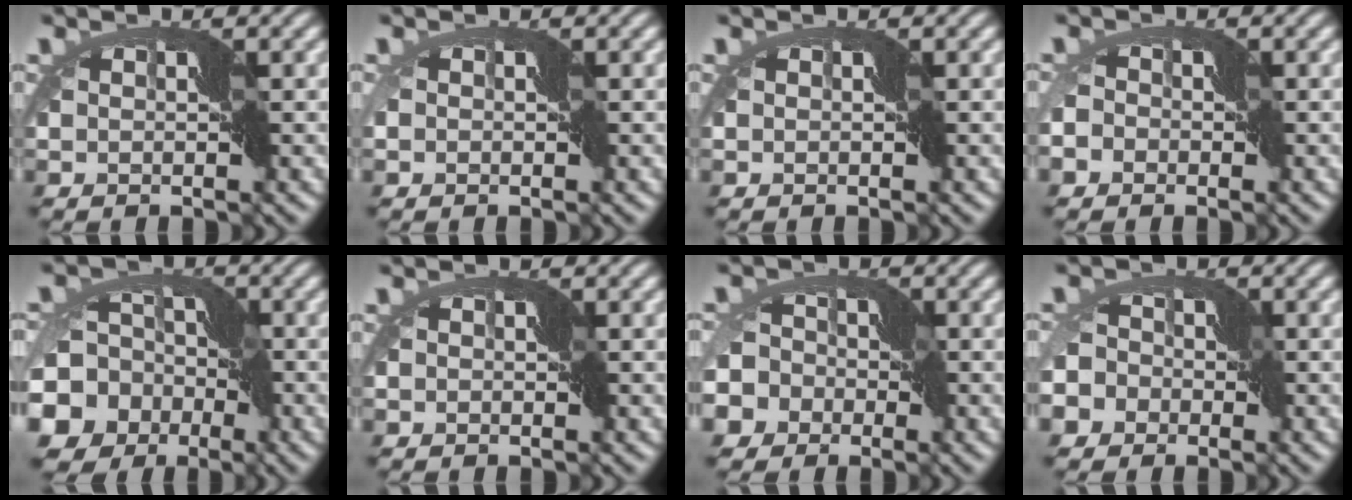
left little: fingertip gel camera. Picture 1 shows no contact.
{"total": 1.0, "force": [-0.3, 0.8, 0.5], "torque": [-0.010, -0.002, -0.003]}
{"total": 0.0}
{"total": 4.3, "force": [-2.3, 3.3, 1.5], "torque": [-0.016, -0.003, -0.051]}
{"total": 13.3, "force": [-4.9, 11.1, 5.4], "torque": [-0.118, -0.035, -0.108]}
{"total": 1.1, "force": [-0.5, 0.9, 0.4], "torque": [-0.002, 0.000, -0.008]}
{"total": 7.6, "force": [-3.4, 6.1, 2.9], "torque": [-0.041, -0.007, -0.081]}
{"total": 7.8, "force": [-4.2, 6.0, 2.8], "torque": [-0.042, -0.012, -0.087]}